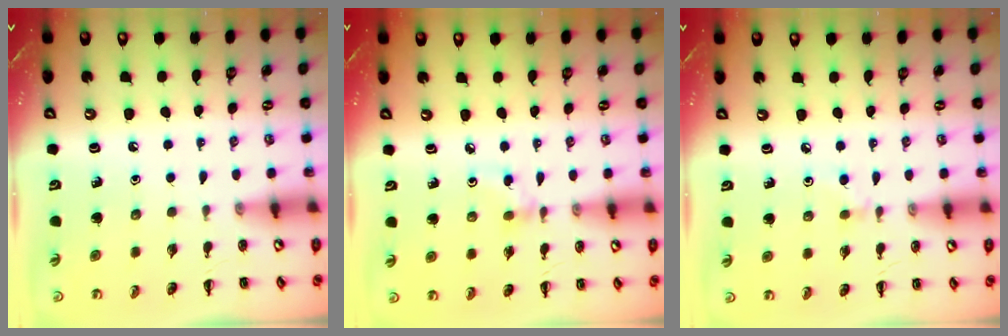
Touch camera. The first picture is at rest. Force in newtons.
{"total": 2.8, "press": 2.6, "slide": 1.0}
{"total": 2.8, "press": 2.6, "slide": 1.1}